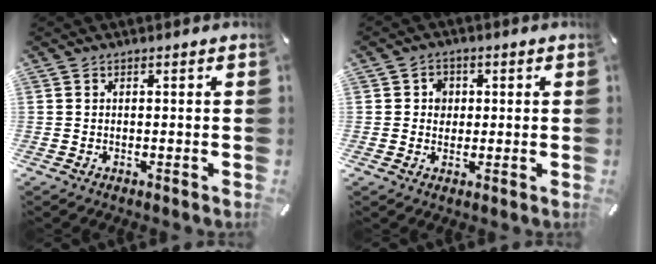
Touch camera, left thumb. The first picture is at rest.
{"total": 3.6, "force": [0.3, 3.5, 1.0], "torque": [-0.010, 0.003, -0.001]}